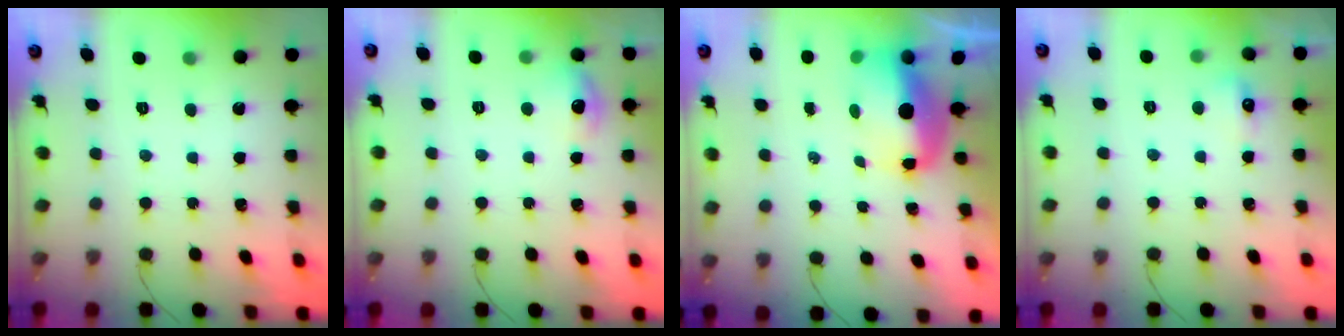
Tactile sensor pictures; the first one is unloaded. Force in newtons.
{"total": 8.1, "press": 7.9, "slide": 1.4}
{"total": 7.9, "press": 7.7, "slide": 1.8}
{"total": 4.9, "press": 4.7, "slide": 1.3}